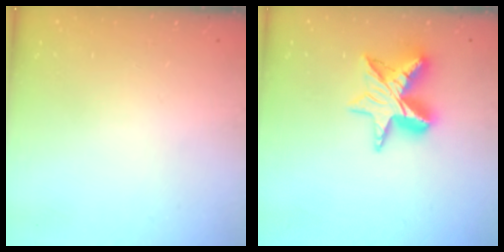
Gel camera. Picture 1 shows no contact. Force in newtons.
{"total": 11.6, "press": 11.5, "slide": 1.2}